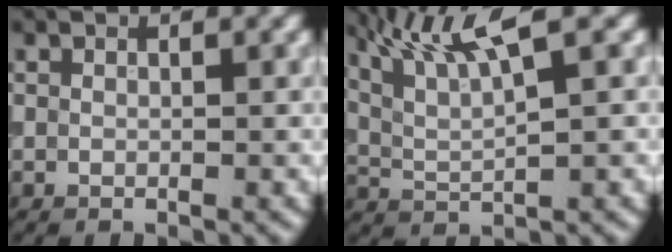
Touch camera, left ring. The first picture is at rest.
{"total": 6.2, "force": [3.7, 1.0, 4.8], "torque": [-0.085, 0.014, 0.074]}